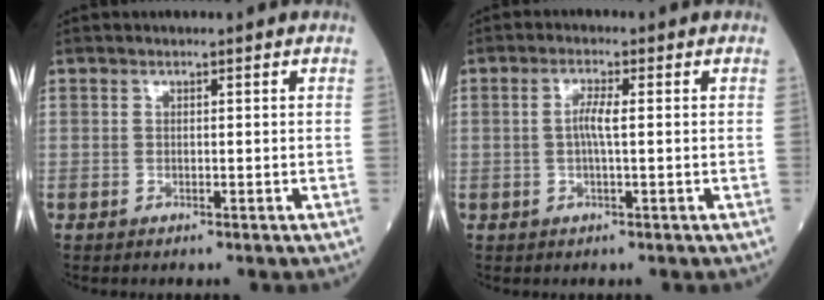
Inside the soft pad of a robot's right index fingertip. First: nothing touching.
{"total": 2.8, "force": [0.1, 0.2, 2.8], "torque": [-0.058, 0.002, 0.000]}